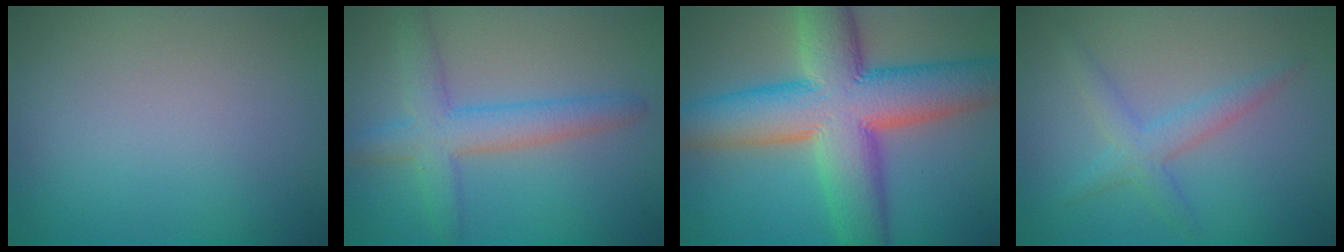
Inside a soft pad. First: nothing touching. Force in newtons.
{"total": 4.4, "press": 4.4, "slide": 0.2}
{"total": 13.3, "press": 13.3, "slide": 0.6}
{"total": 2.5, "press": 2.5, "slide": 0.1}